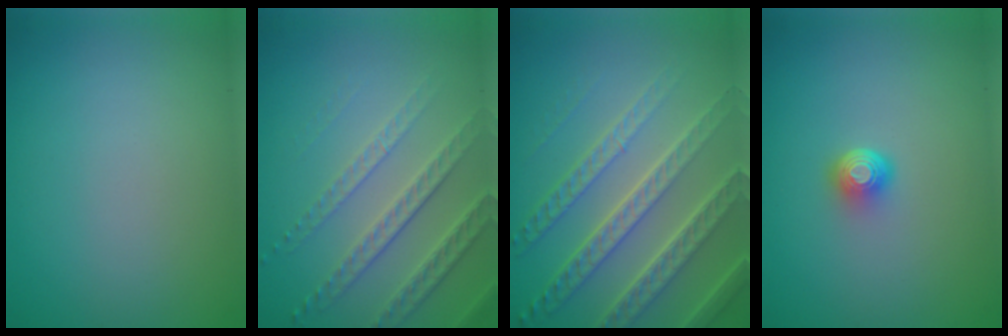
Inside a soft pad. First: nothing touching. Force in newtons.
{"total": 3.6, "press": 3.4, "slide": 1.3}
{"total": 7.9, "press": 5.4, "slide": 5.8}
{"total": 2.0, "press": 1.3, "slide": 1.6}